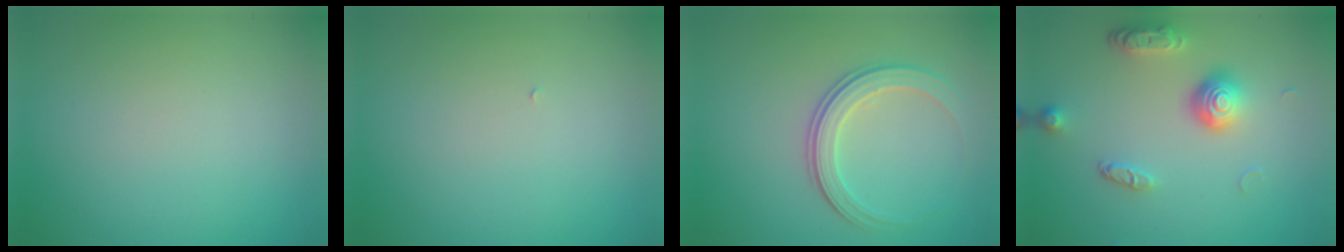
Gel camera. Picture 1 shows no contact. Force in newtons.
{"total": 0.0}
{"total": 2.9, "press": 2.7, "slide": 1.0}
{"total": 3.7, "press": 2.8, "slide": 2.3}